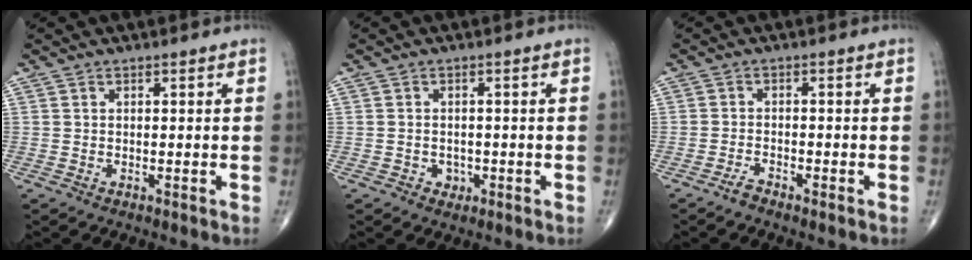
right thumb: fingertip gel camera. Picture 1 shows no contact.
{"total": 1.9, "force": [-0.7, 1.6, 0.7], "torque": [0.001, 0.005, -0.008]}
{"total": 2.5, "force": [-2.3, 0.2, 0.8], "torque": [-0.021, 0.007, -0.049]}